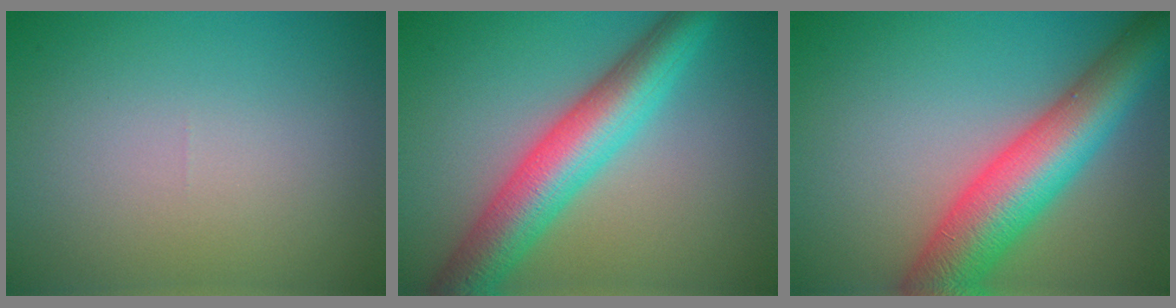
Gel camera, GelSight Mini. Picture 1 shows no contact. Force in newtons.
{"total": 7.8, "press": 7.8, "slide": 0.2}
{"total": 10.1, "press": 10.1, "slide": 0.3}